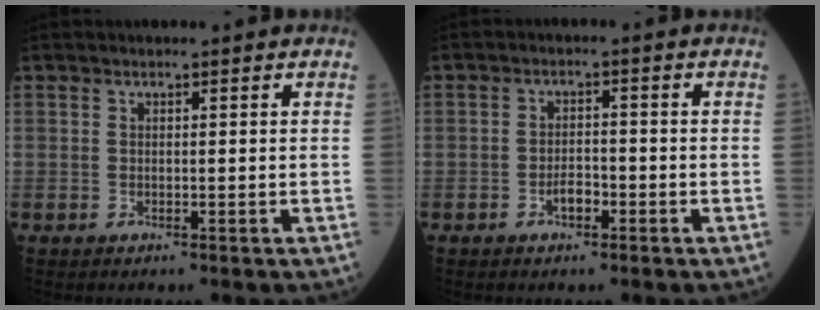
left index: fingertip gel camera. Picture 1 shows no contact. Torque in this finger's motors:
{"motor_torque": [-0.03, 0.04, 0.02, 0.01]}